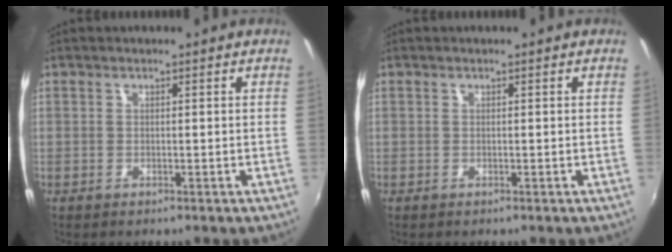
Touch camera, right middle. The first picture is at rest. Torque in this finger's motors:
{"motor_torque": [0.00, 0.00, 0.00, 0.01]}